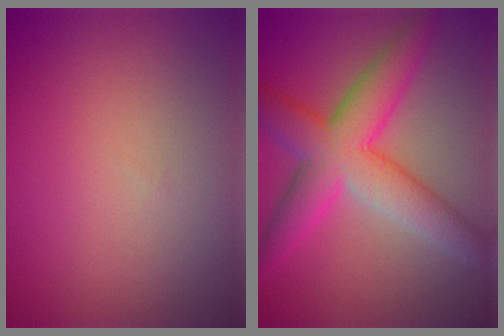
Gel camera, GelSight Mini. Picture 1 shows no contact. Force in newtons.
{"total": 7.8, "press": 7.8, "slide": 0.1}